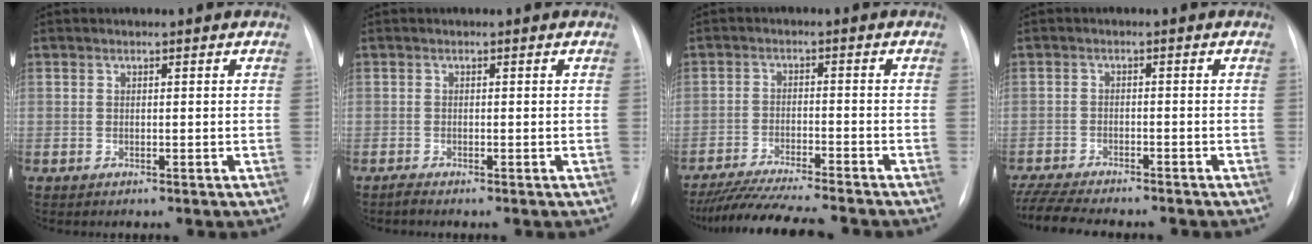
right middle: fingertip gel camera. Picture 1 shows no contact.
{"total": 0.7, "force": [-0.6, -0.1, 0.3], "torque": [-0.008, -0.003, -0.013]}
{"total": 13.4, "force": [-11.9, 0.3, 6.1], "torque": [-0.095, -0.020, -0.187]}
{"total": 12.2, "force": [-10.7, 2.1, 5.4], "torque": [-0.094, -0.013, -0.161]}